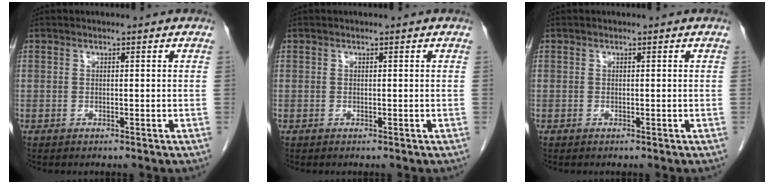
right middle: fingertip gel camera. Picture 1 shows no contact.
{"total": 0.0}
{"total": 0.0}